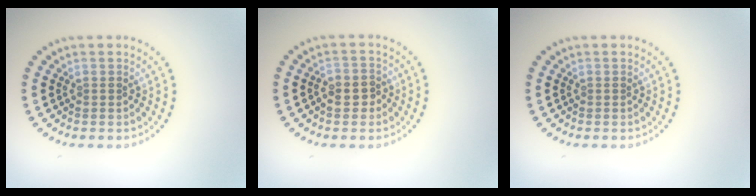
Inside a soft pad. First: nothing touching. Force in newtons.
{"total": 2.3, "press": 2.2, "slide": 0.7}
{"total": 0.0}